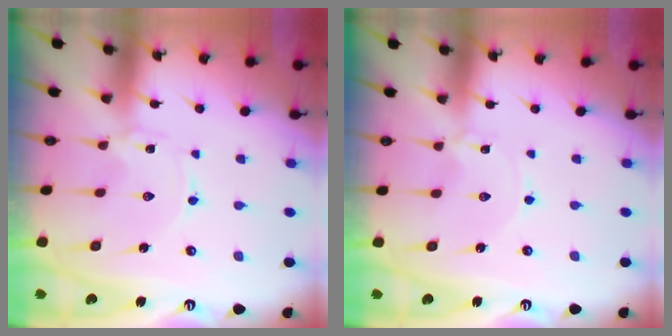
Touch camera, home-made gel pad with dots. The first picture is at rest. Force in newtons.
{"total": 0.0}